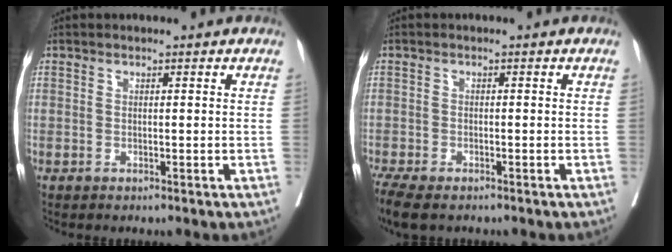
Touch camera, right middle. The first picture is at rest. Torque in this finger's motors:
{"motor_torque": [0.89, -0.98, 0.10, 0.09]}